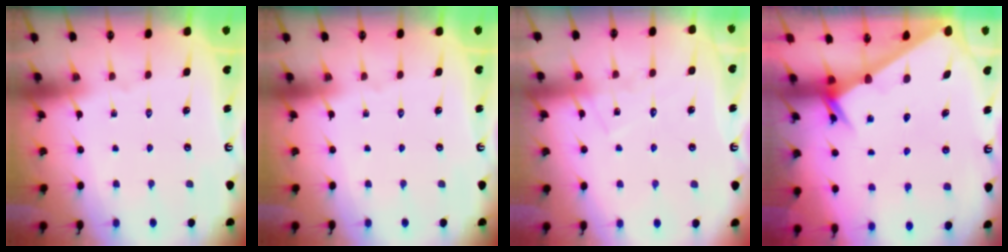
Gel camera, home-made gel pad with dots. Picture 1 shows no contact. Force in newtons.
{"total": 0.0}
{"total": 9.4, "press": 9.4, "slide": 0.5}
{"total": 2.3, "press": 2.3, "slide": 0.1}